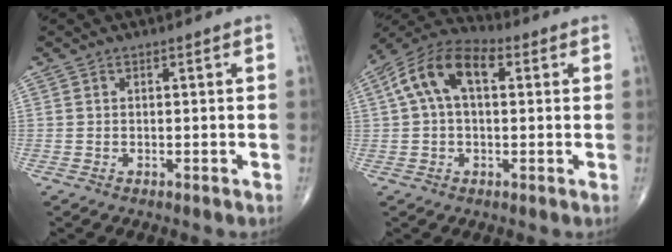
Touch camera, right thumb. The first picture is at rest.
{"total": 12.4, "force": [2.9, 6.9, 9.9], "torque": [-0.187, 0.038, 0.045]}